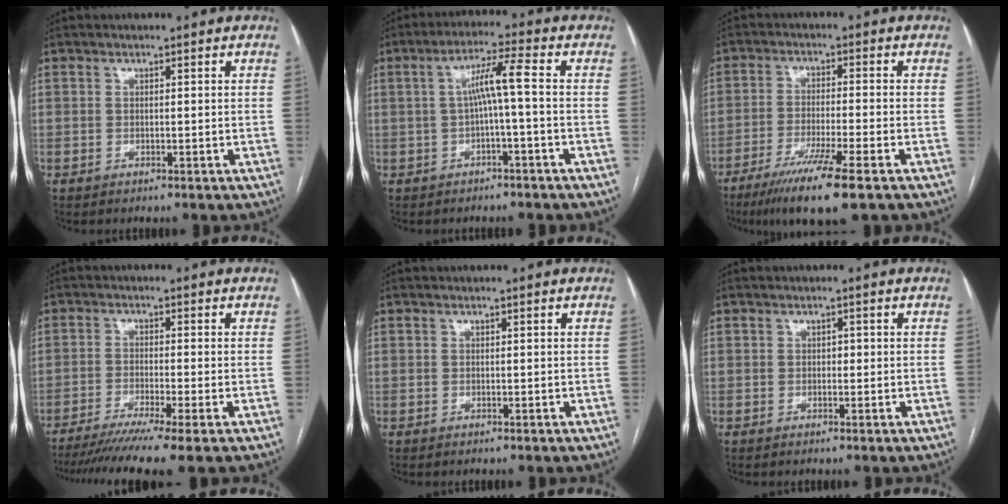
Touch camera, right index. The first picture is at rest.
{"total": 5.6, "force": [-0.3, -0.3, 5.5], "torque": [-0.097, 0.022, -0.001]}
{"total": 10.5, "force": [-6.7, -0.4, 8.1], "torque": [-0.141, -0.030, -0.112]}
{"total": 10.5, "force": [-8.2, -1.6, 6.4], "torque": [-0.084, -0.028, -0.125]}
{"total": 0.0}
{"total": 0.8, "force": [0.0, 0.6, 0.6], "torque": [-0.004, 0.003, -0.003]}